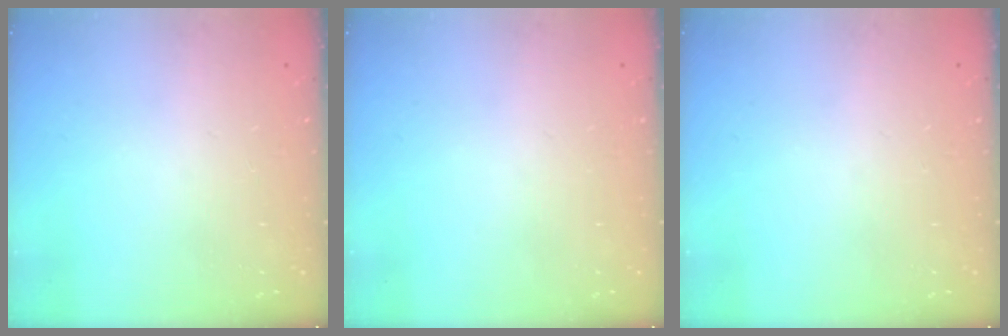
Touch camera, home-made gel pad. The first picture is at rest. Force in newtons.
{"total": 0.0}
{"total": 0.0}